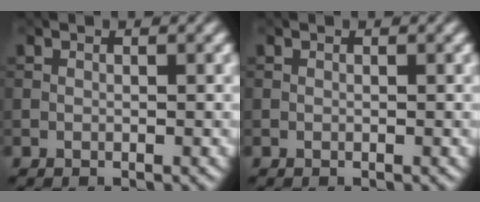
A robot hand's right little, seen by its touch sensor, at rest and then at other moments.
{"total": 0.0}